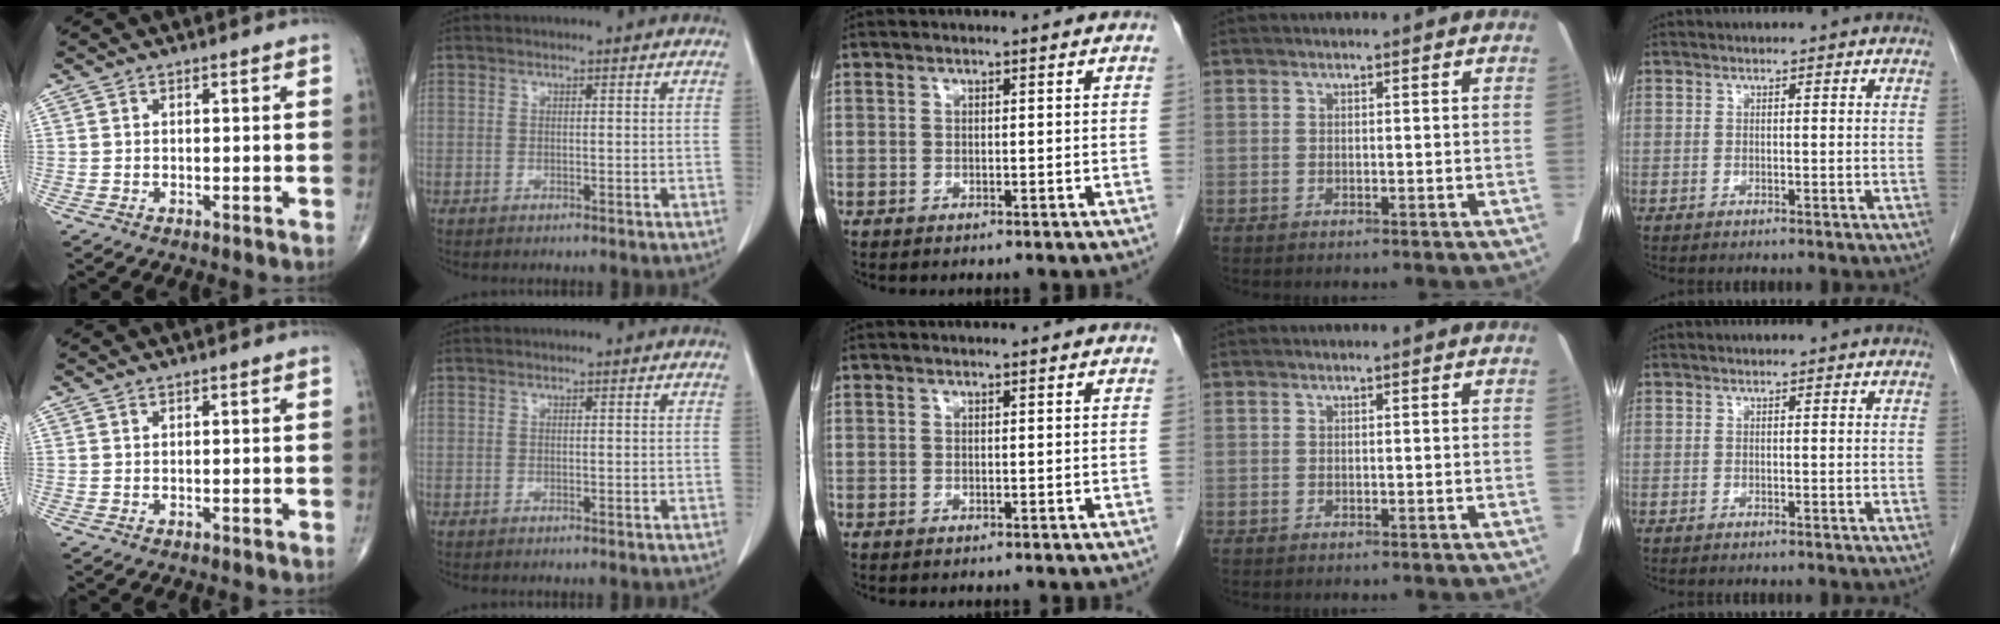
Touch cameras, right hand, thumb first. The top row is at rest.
{}